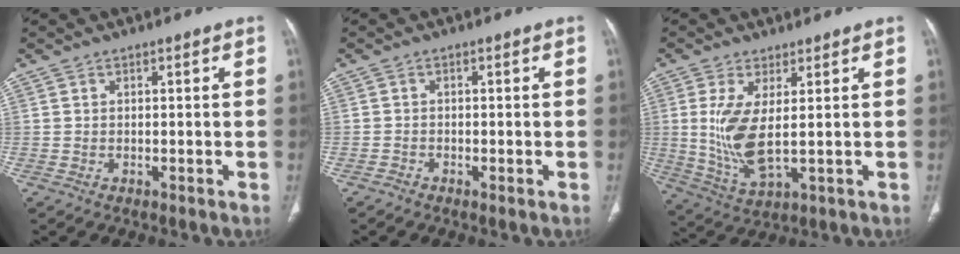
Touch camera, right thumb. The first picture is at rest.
{"total": 0.9, "force": [-0.8, 0.3, 0.4], "torque": [-0.008, -0.001, -0.018]}
{"total": 9.5, "force": [1.0, 3.2, 8.9], "torque": [-0.198, -0.022, 0.031]}